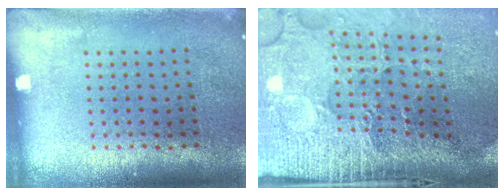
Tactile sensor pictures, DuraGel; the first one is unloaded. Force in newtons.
{"total": 4.0, "press": 3.6, "slide": 1.9}